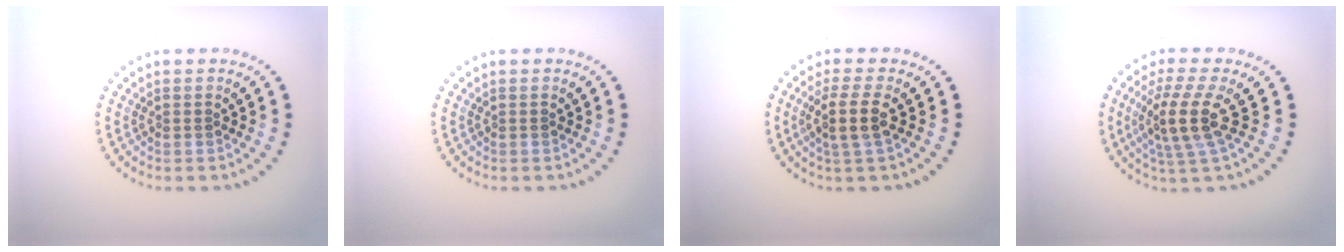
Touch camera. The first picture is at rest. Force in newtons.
{"total": 0.0}
{"total": 2.8, "press": 2.4, "slide": 1.5}
{"total": 4.2, "press": 3.5, "slide": 2.3}